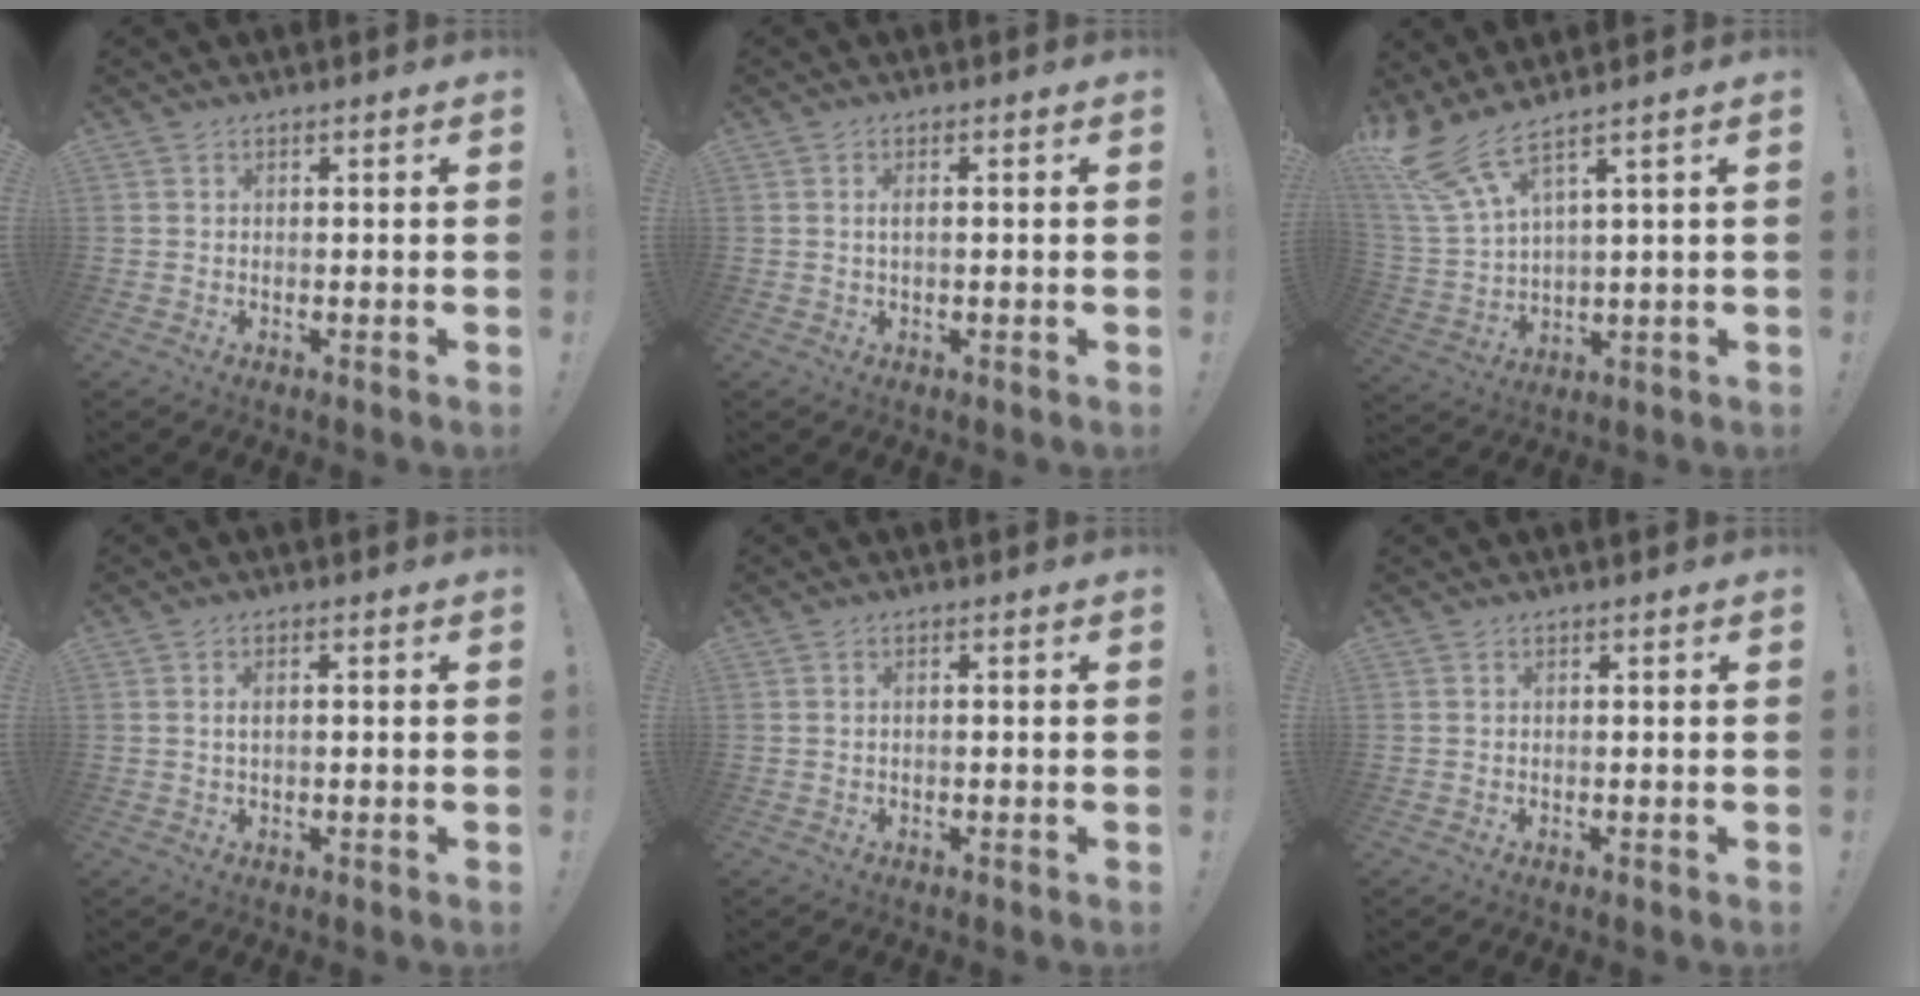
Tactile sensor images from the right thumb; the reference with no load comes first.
{"total": 1.5, "force": [0.1, 0.3, 1.5], "torque": [-0.029, 0.004, 0.000]}
{"total": 10.0, "force": [7.1, 2.2, 6.6], "torque": [-0.143, -0.039, 0.128]}
{"total": 1.7, "force": [0.1, 0.7, 1.6], "torque": [-0.024, 0.003, 0.000]}
{"total": 0.6, "force": [-0.2, 0.1, 0.6], "torque": [-0.012, 0.002, -0.004]}
{"total": 0.0}